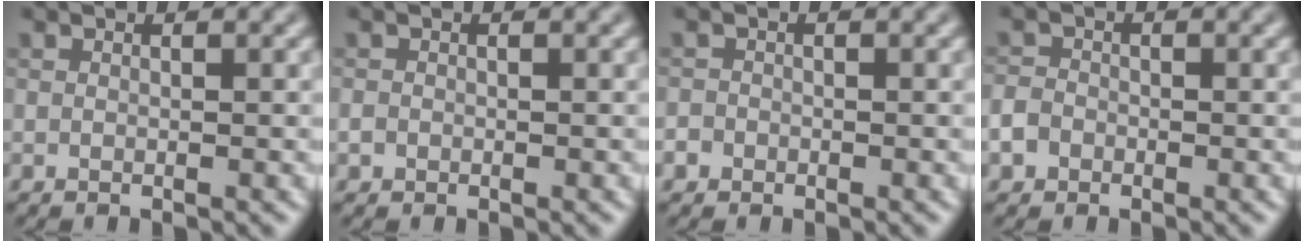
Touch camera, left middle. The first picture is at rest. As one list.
[{"total": 0.6, "force": [-0.3, 0.6, 0.1], "torque": [0.000, -0.003, -0.006]}, {"total": 1.2, "force": [-0.7, 1.0, 0.2], "torque": [-0.003, 0.004, -0.010]}, {"total": 2.0, "force": [-1.0, 1.6, 0.8], "torque": [-0.009, 0.001, -0.022]}]